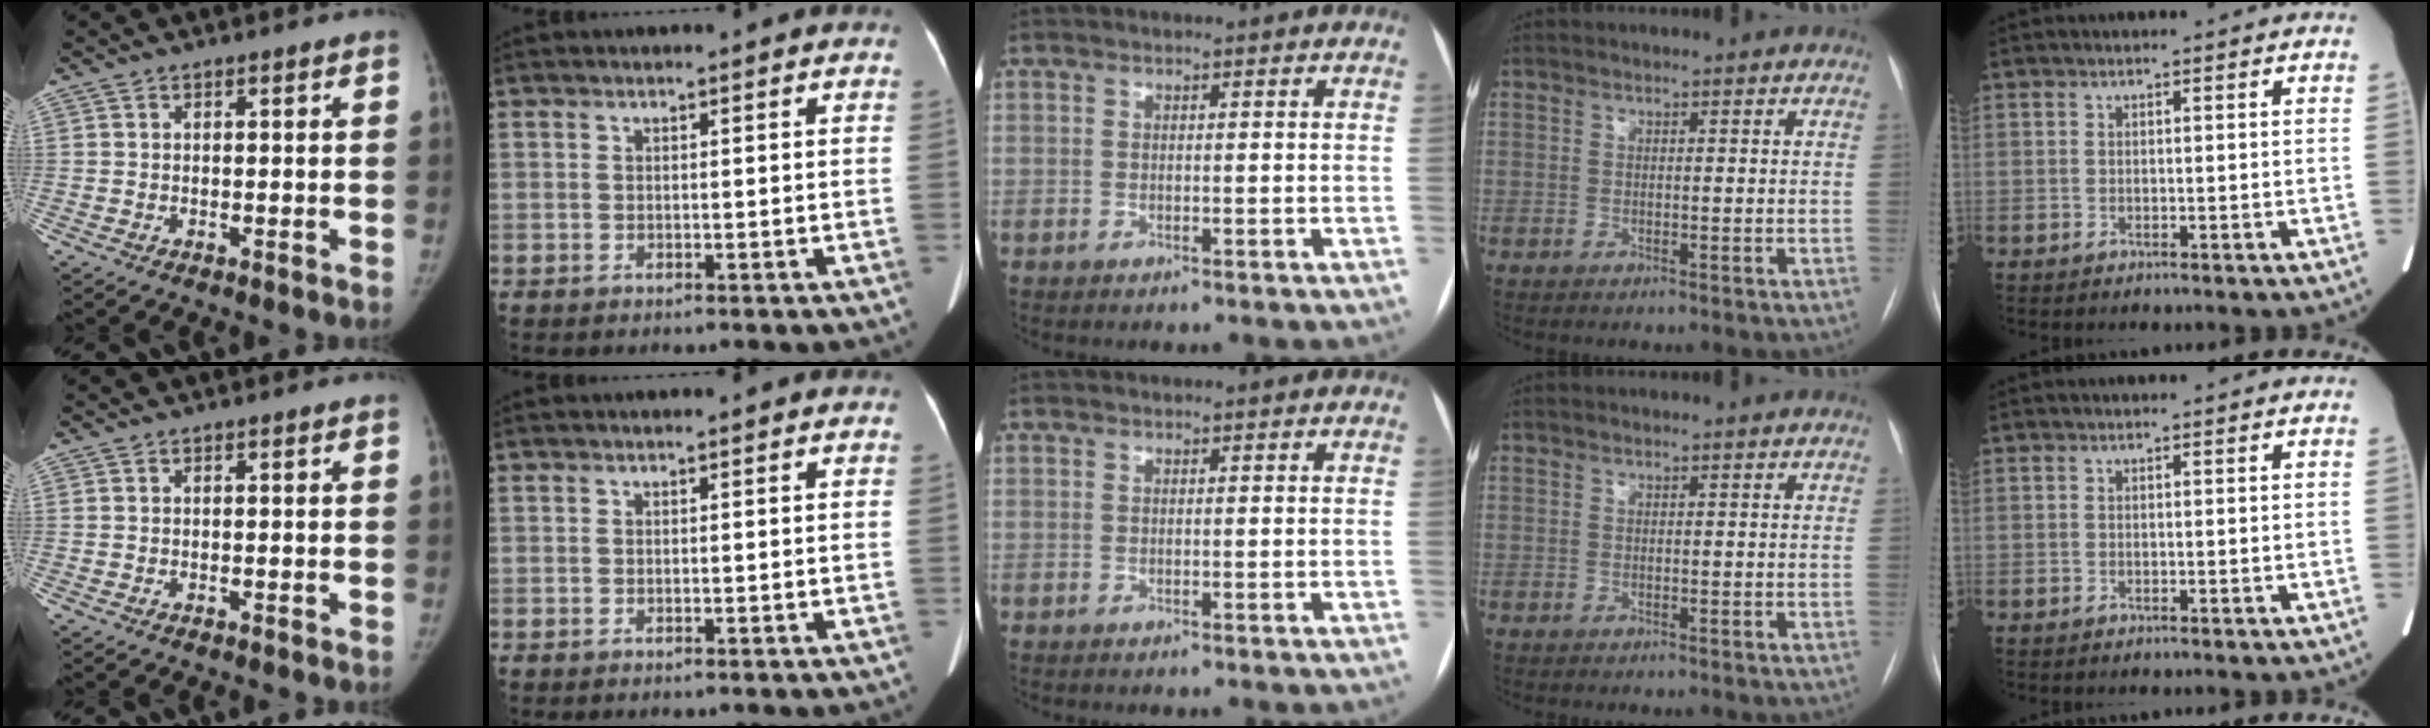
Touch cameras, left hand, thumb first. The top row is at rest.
{}